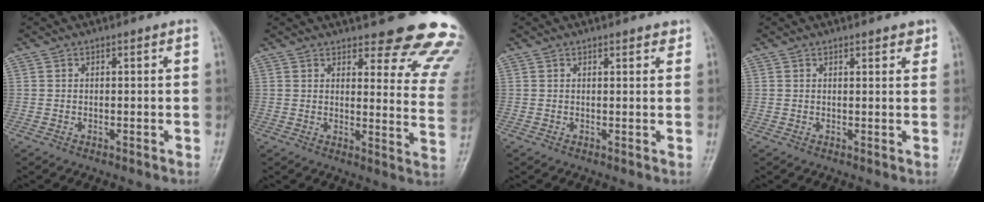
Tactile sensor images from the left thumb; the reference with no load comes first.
{"total": 19.5, "force": [17.0, 4.8, 8.2], "torque": [-0.050, -0.135, 0.178]}
{"total": 1.7, "force": [1.5, 0.6, 0.7], "torque": [0.001, -0.005, 0.016]}
{"total": 2.1, "force": [1.7, 0.7, 1.0], "torque": [-0.003, -0.007, 0.018]}